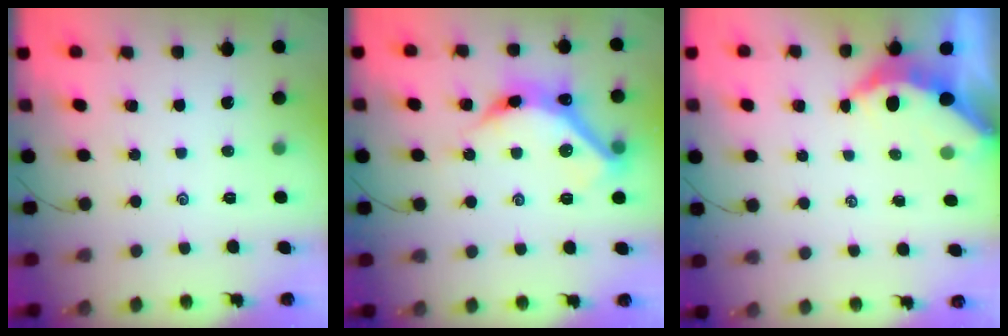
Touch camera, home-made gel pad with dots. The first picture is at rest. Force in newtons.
{"total": 15.3, "press": 15.3, "slide": 0.2}
{"total": 4.4, "press": 4.4, "slide": 0.5}